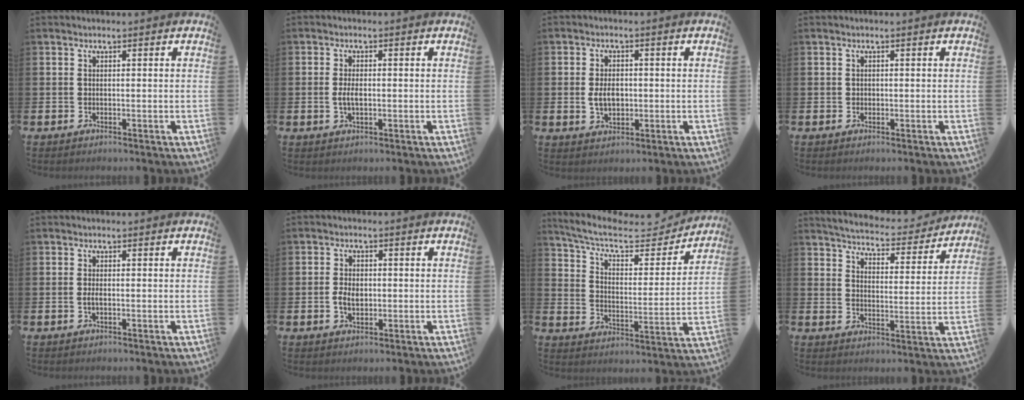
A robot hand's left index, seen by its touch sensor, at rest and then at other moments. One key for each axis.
{"total": 2.5, "fx": -0.2, "fy": 1.2, "fz": 2.2, "tx": -0.037, "ty": 0.002, "tz": -0.006}
{"total": 3.6, "fx": -0.1, "fy": 2.4, "fz": 2.7, "tx": -0.034, "ty": 0.000, "tz": -0.007}
{"total": 0.6, "fx": 0.2, "fy": 0.5, "fz": 0.2, "tx": 0.000, "ty": 0.005, "tz": 0.000}
{"total": 1.0, "fx": -0.2, "fy": 0.4, "fz": 0.9, "tx": -0.013, "ty": 0.000, "tz": -0.006}
{"total": 3.2, "fx": -0.3, "fy": 2.1, "fz": 2.4, "tx": -0.035, "ty": 0.002, "tz": -0.009}
{"total": 8.3, "fx": 7.2, "fy": 2.6, "fz": 3.3, "tx": -0.088, "ty": -0.049, "tz": 0.118}
{"total": 5.3, "fx": 5.2, "fy": 0.5, "fz": 0.8, "tx": -0.031, "ty": -0.043, "tz": 0.084}